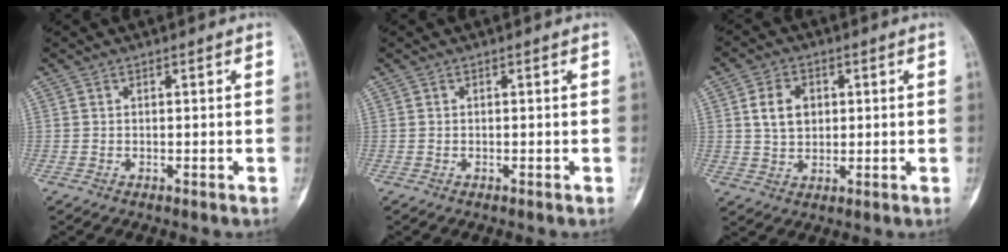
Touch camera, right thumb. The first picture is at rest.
{"total": 0.0}
{"total": 6.6, "force": [1.5, 4.9, 4.2], "torque": [-0.054, -0.004, 0.026]}